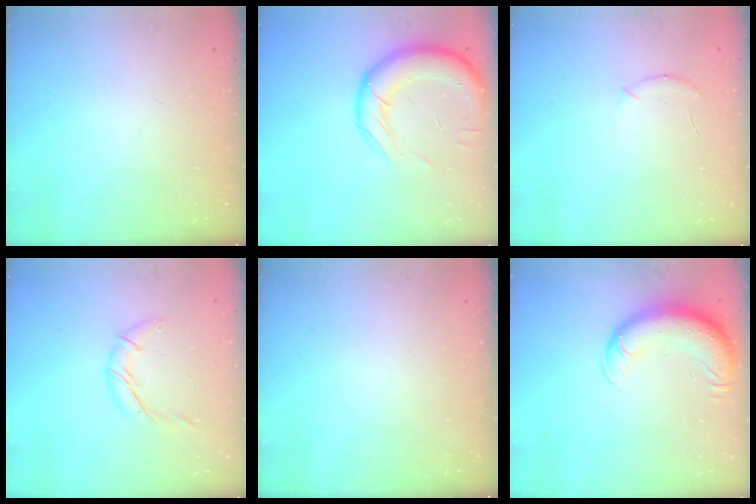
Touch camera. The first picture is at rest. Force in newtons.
{"total": 18.0, "press": 17.6, "slide": 3.7}
{"total": 6.1, "press": 5.9, "slide": 1.3}
{"total": 8.0, "press": 8.0, "slide": 0.4}
{"total": 0.0}
{"total": 12.2, "press": 11.8, "slide": 3.2}